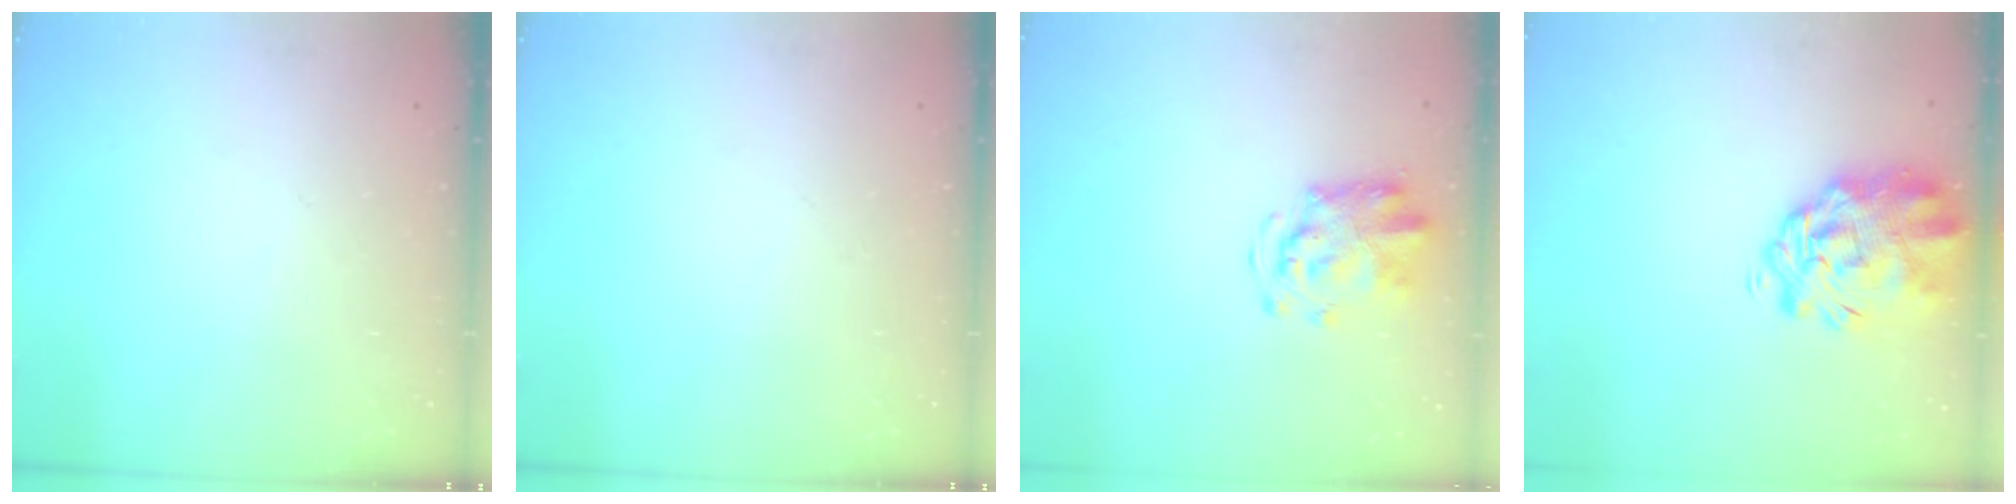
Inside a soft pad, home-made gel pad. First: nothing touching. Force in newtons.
{"total": 0.0}
{"total": 3.8, "press": 3.7, "slide": 0.9}
{"total": 6.7, "press": 6.2, "slide": 2.8}